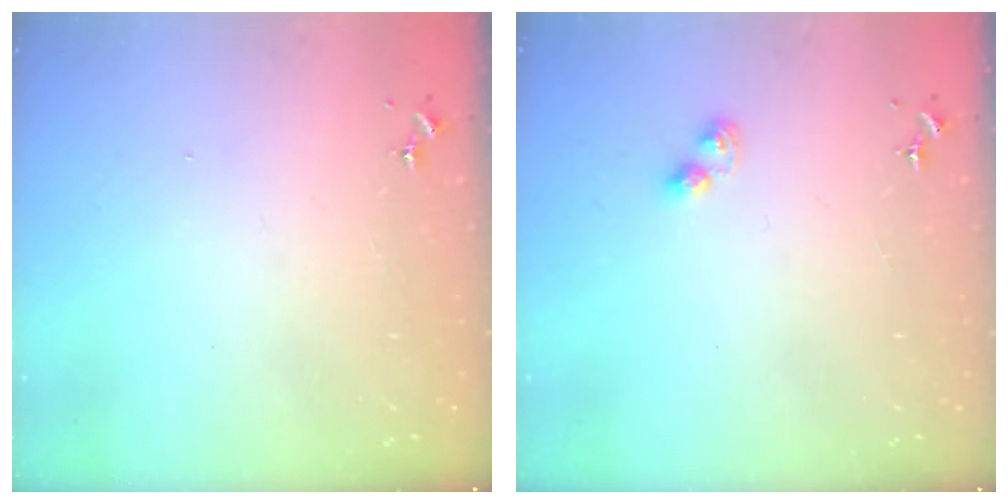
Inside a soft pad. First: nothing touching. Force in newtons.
{"total": 2.6, "press": 2.6, "slide": 0.4}